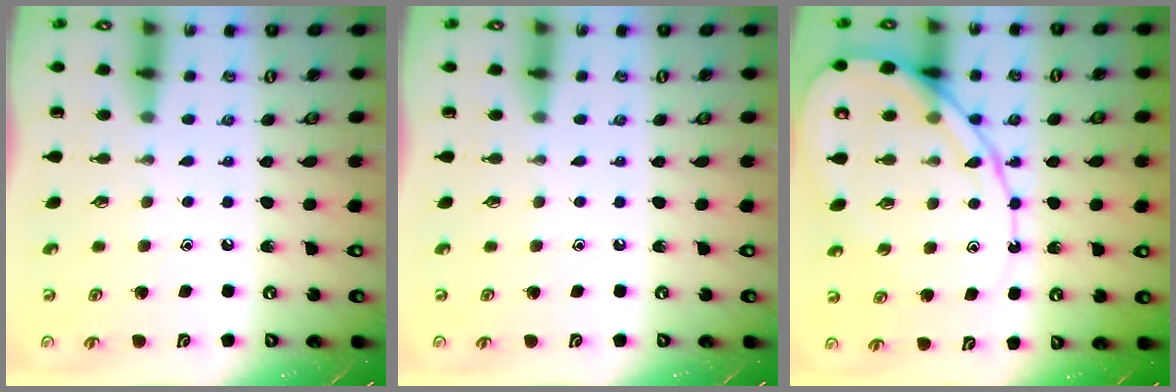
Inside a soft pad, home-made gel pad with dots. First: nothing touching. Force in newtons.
{"total": 0.0}
{"total": 13.0, "press": 12.9, "slide": 1.4}